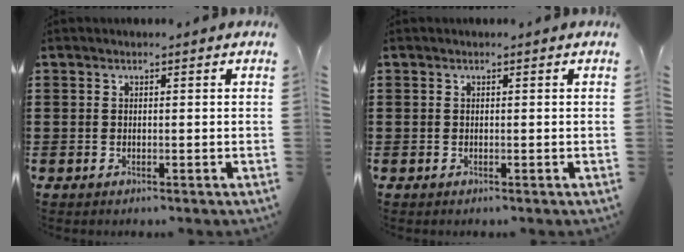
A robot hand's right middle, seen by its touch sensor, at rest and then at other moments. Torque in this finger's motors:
{"motor_torque": [0.13, -0.16, -0.01, -0.01]}